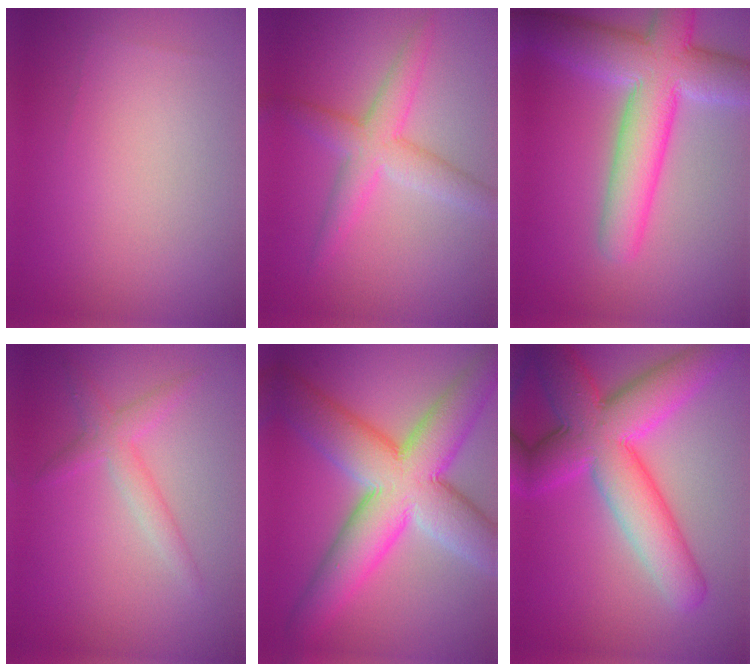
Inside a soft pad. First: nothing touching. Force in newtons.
{"total": 4.2, "press": 4.2, "slide": 0.2}
{"total": 9.1, "press": 9.1, "slide": 0.3}
{"total": 2.4, "press": 2.4, "slide": 0.0}
{"total": 12.3, "press": 12.3, "slide": 0.6}
{"total": 10.2, "press": 10.2, "slide": 0.2}